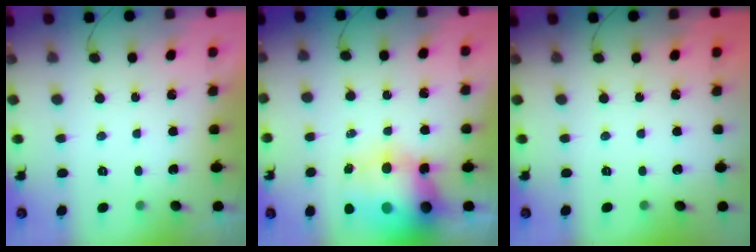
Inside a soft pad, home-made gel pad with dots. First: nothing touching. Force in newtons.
{"total": 17.1, "press": 16.6, "slide": 4.3}
{"total": 0.0}